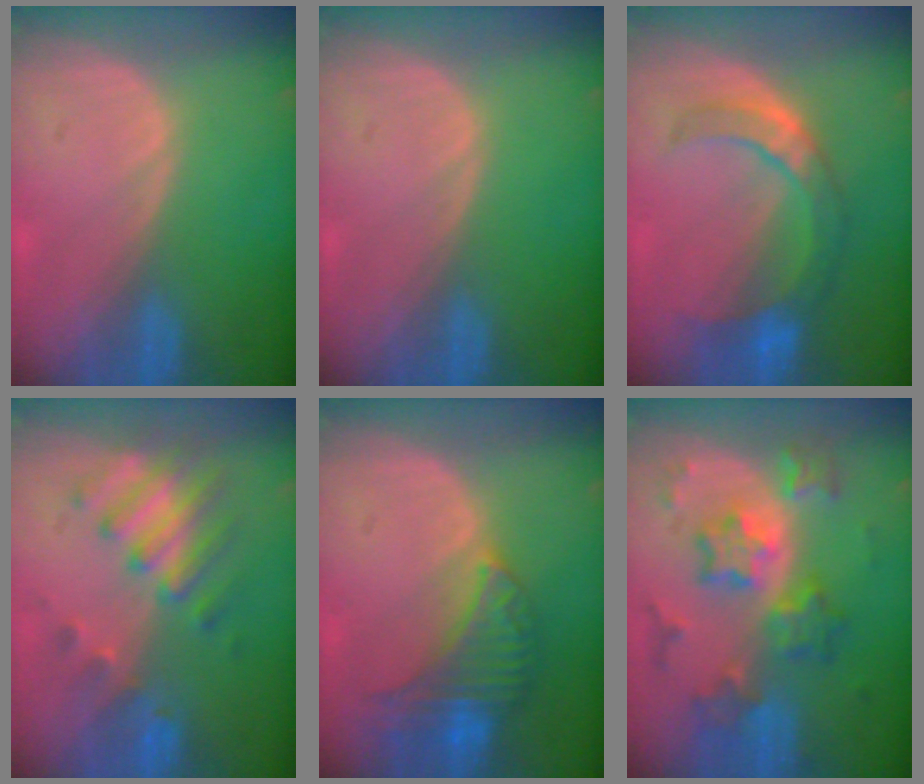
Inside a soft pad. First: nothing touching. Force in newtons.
{"total": 0.0}
{"total": 7.5, "press": 7.2, "slide": 2.0}
{"total": 8.3, "press": 7.3, "slide": 3.9}
{"total": 7.9, "press": 7.4, "slide": 2.8}
{"total": 9.4, "press": 9.4, "slide": 0.8}